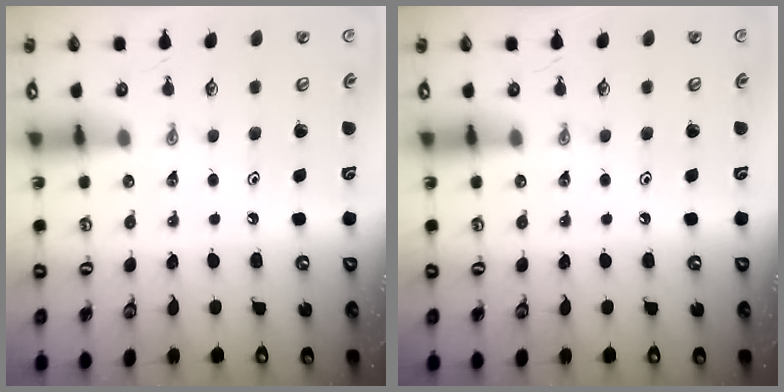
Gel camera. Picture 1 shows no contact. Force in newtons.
{"total": 0.0}